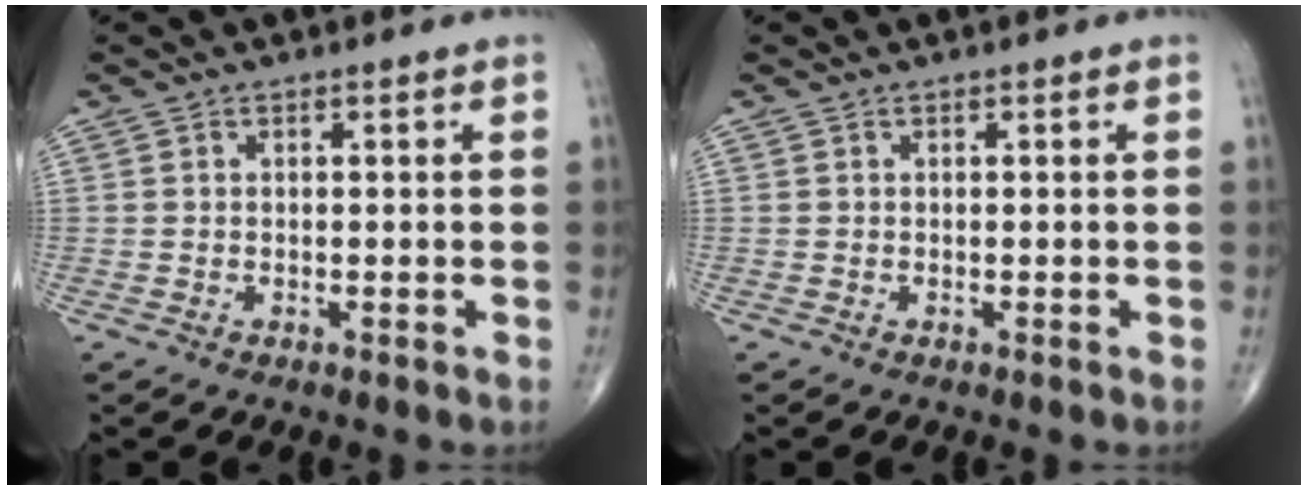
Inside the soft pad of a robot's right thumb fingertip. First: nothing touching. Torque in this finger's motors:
{"motor_torque": [0.00, 0.00, 0.00, 0.00, 0.01]}